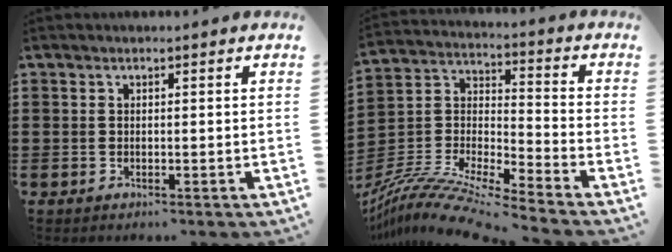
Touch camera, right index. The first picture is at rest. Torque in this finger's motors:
{"motor_torque": [-0.87, 0.98, 0.04, 0.03]}